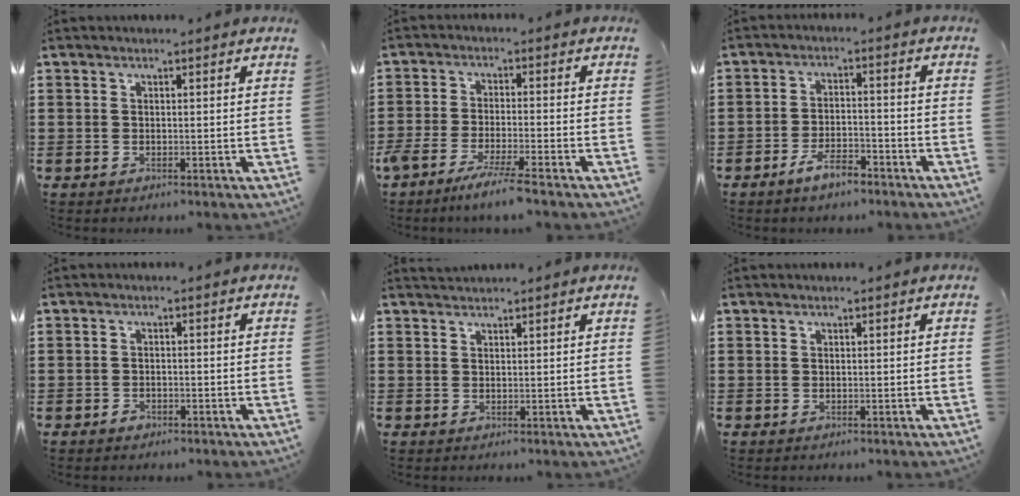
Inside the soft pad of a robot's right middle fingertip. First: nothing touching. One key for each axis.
{"total": 5.4, "fx": -4.6, "fy": -0.5, "fz": 2.9, "tx": -0.066, "ty": -0.022, "tz": -0.088}
{"total": 4.9, "fx": -3.7, "fy": 1.5, "fz": 2.9, "tx": -0.060, "ty": 0.009, "tz": -0.073}
{"total": 1.1, "fx": -0.8, "fy": 0.6, "fz": 0.4, "tx": -0.010, "ty": -0.001, "tz": -0.017}
{"total": 1.1, "fx": 1.1, "fy": 0.0, "fz": 0.0, "tx": -0.004, "ty": -0.002, "tz": 0.022}
{"total": 0.0}